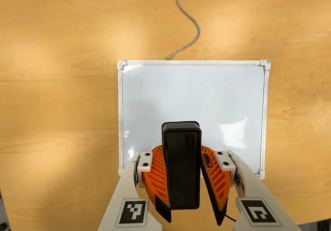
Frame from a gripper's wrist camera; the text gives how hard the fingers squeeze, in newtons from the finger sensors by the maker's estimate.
{"total": 8.7, "left": 8.9, "right": 8.5}